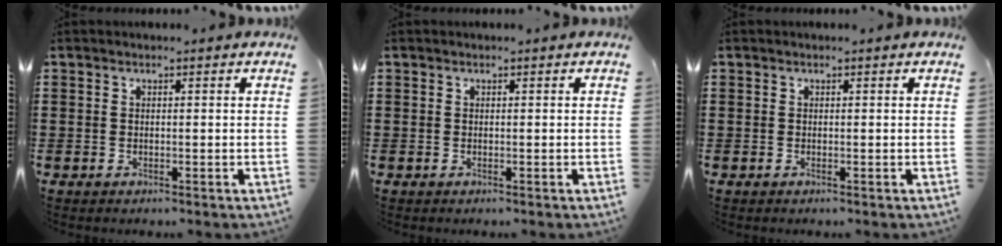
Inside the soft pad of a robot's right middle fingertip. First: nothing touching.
{"total": 0.0}
{"total": 0.0}